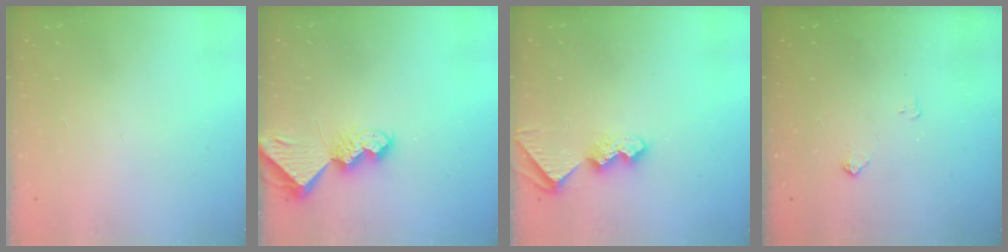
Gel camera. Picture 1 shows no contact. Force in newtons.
{"total": 7.4, "press": 7.3, "slide": 1.1}
{"total": 8.2, "press": 8.2, "slide": 0.4}
{"total": 4.0, "press": 3.9, "slide": 0.7}